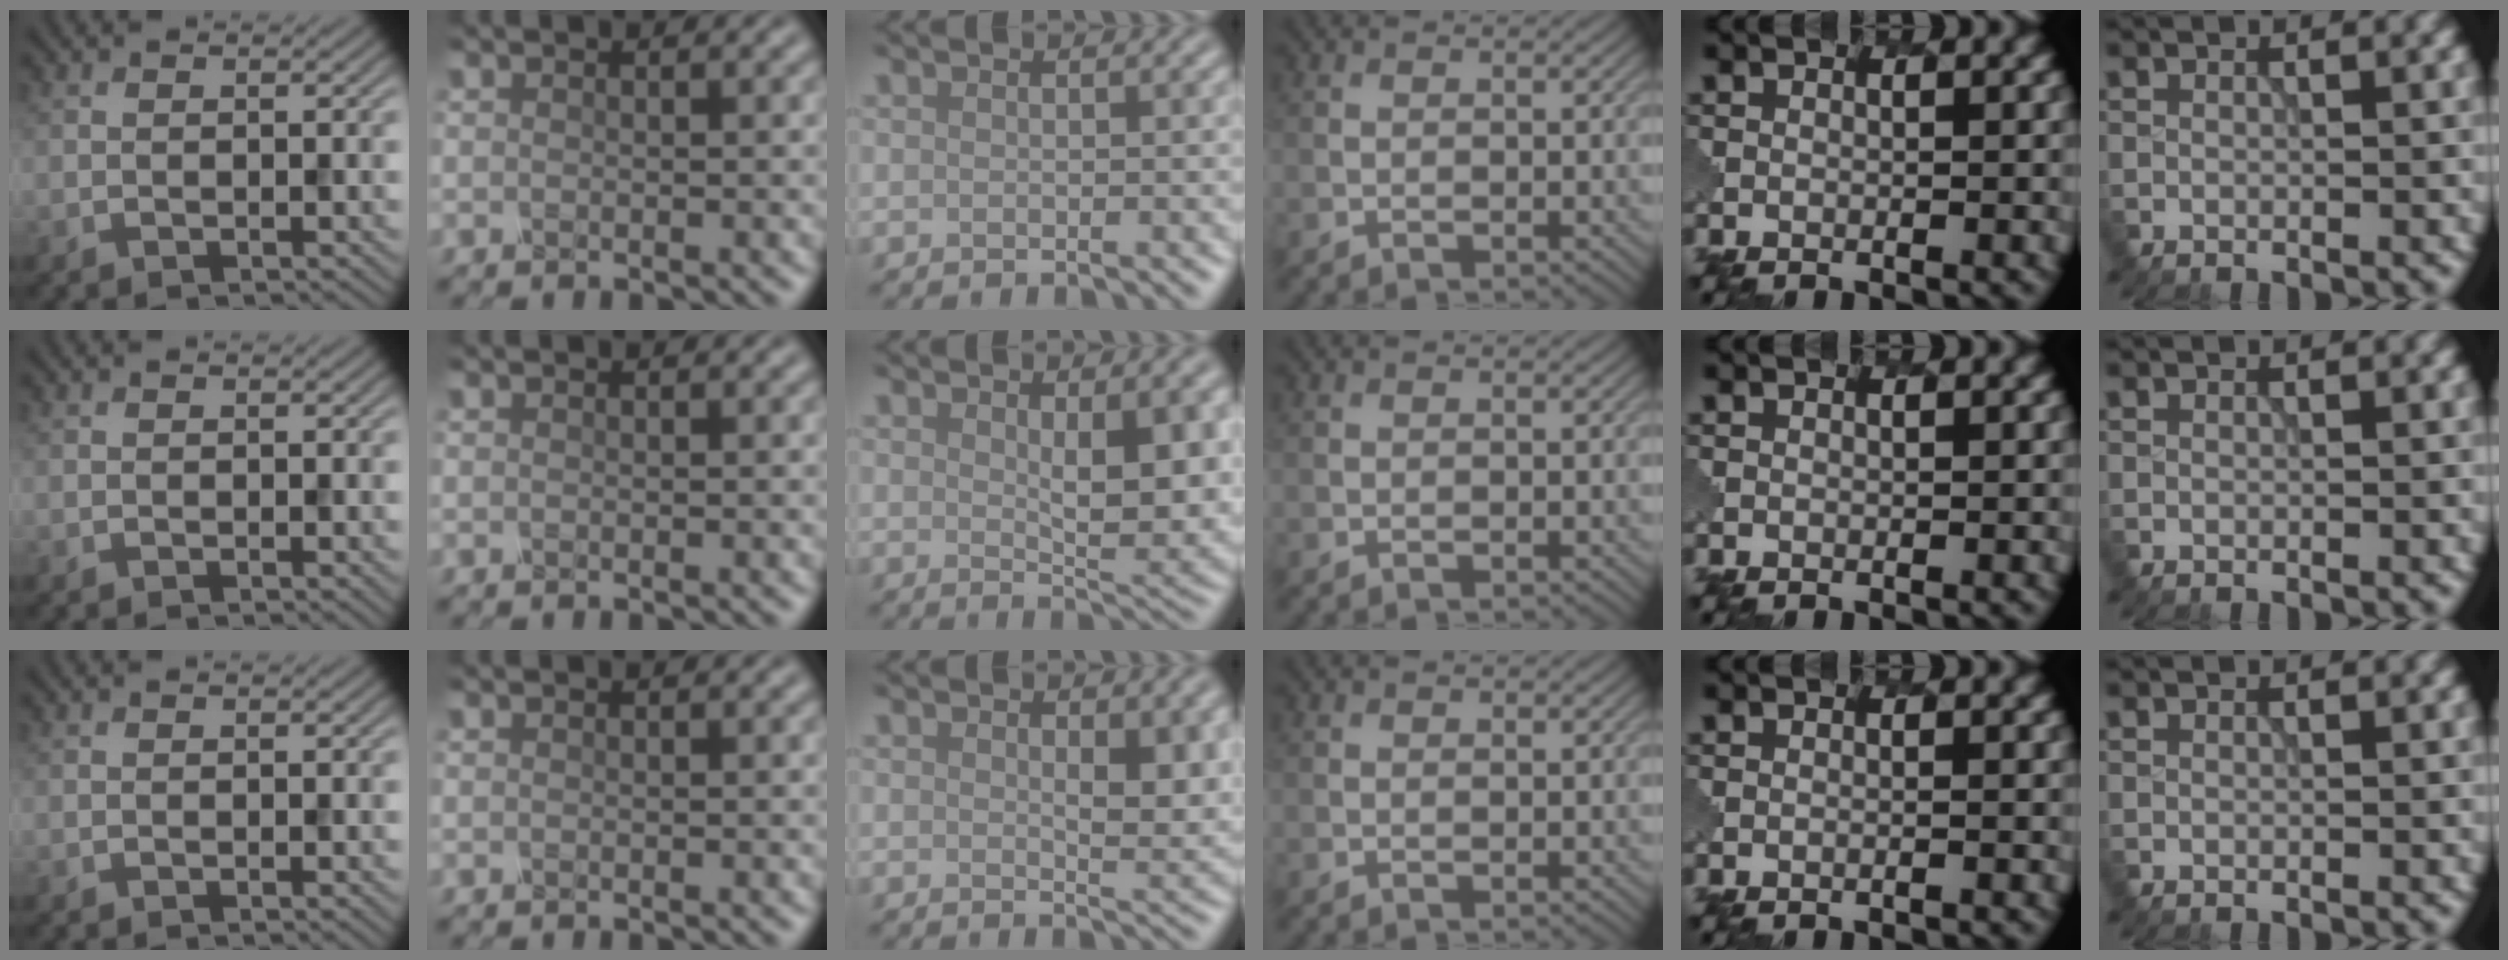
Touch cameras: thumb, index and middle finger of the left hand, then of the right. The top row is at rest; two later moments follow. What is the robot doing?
{"motion": "unscrew", "object": "spray bottle"}